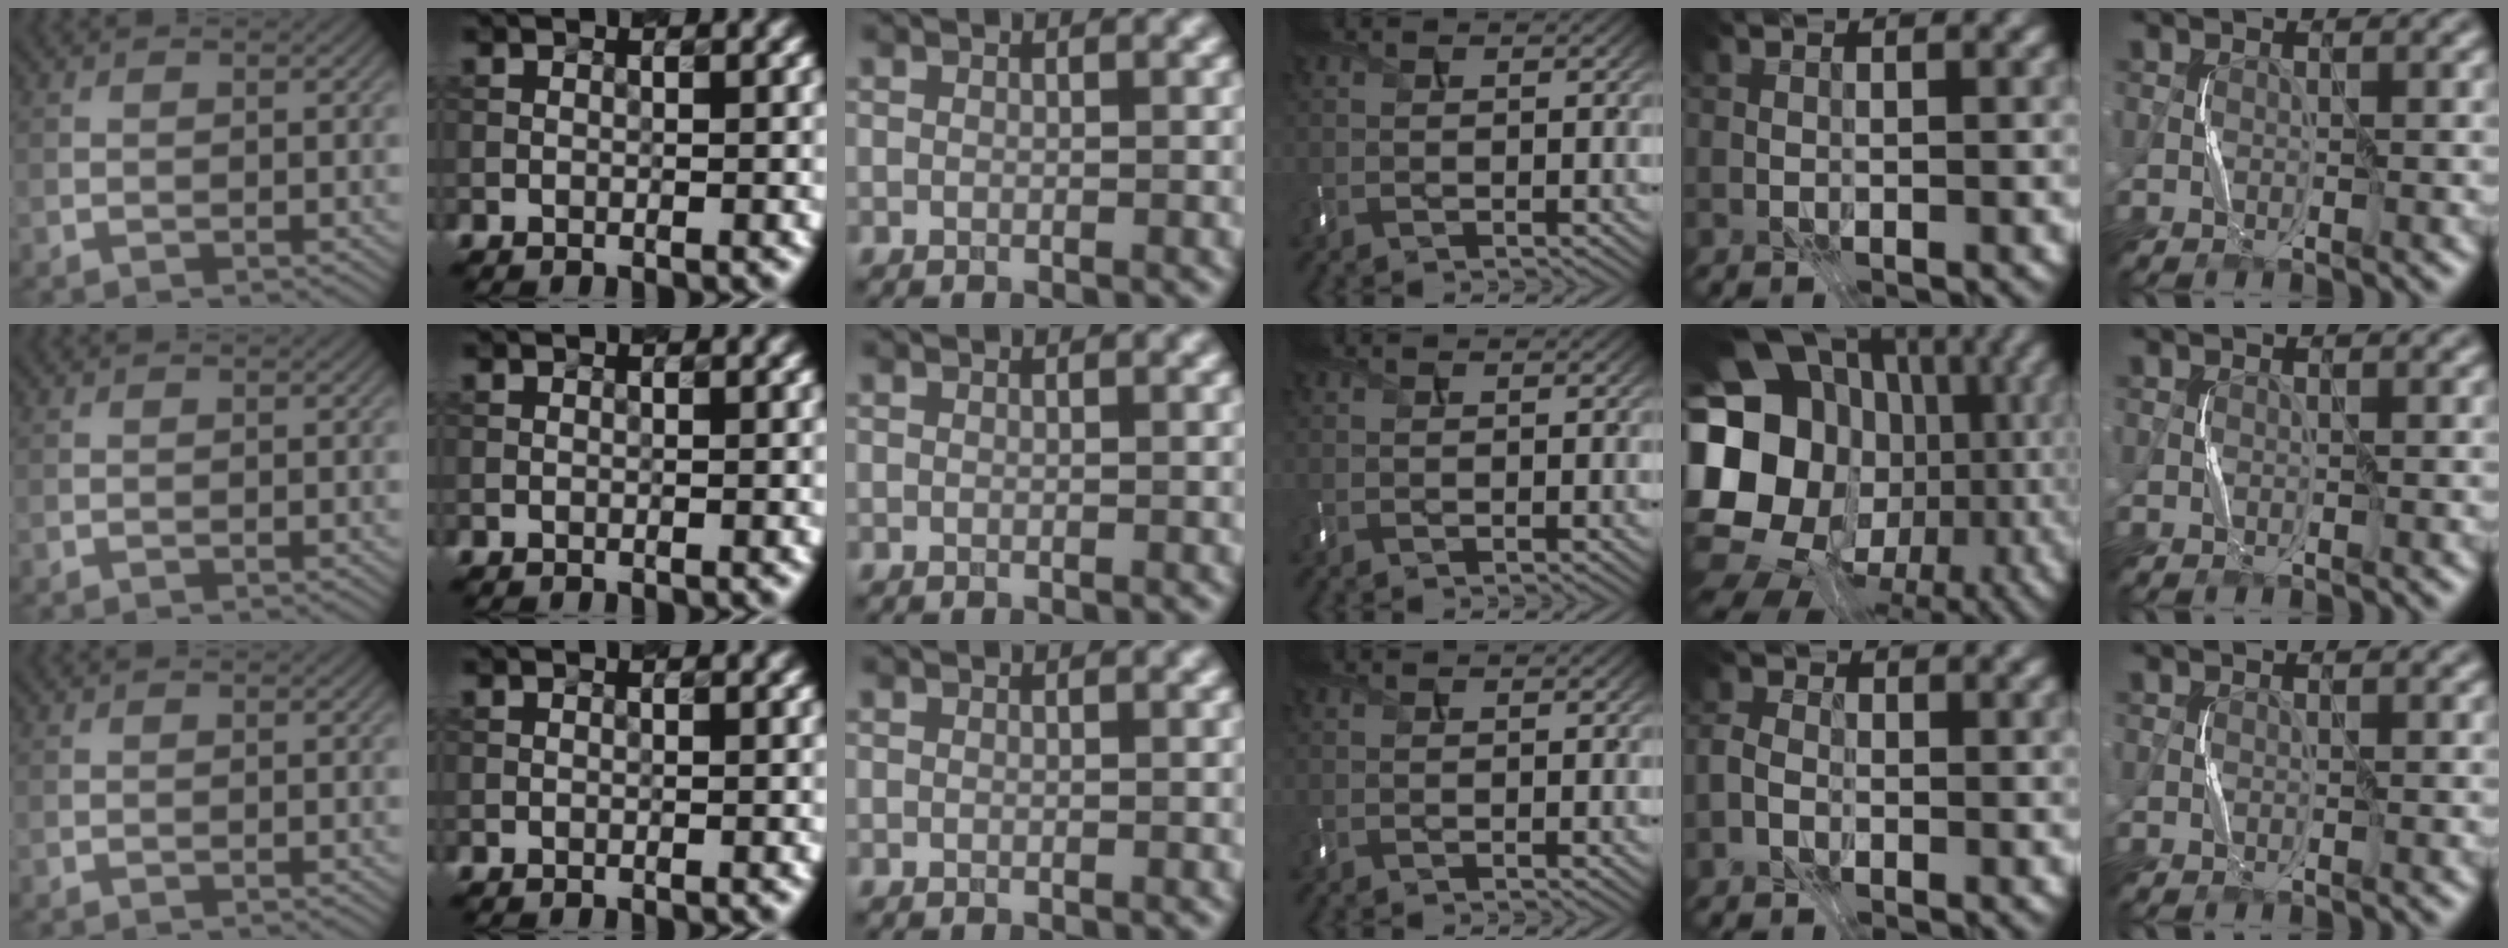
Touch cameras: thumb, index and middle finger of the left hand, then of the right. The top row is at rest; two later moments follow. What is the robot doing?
{"motion": "press", "object": "keyboard"}